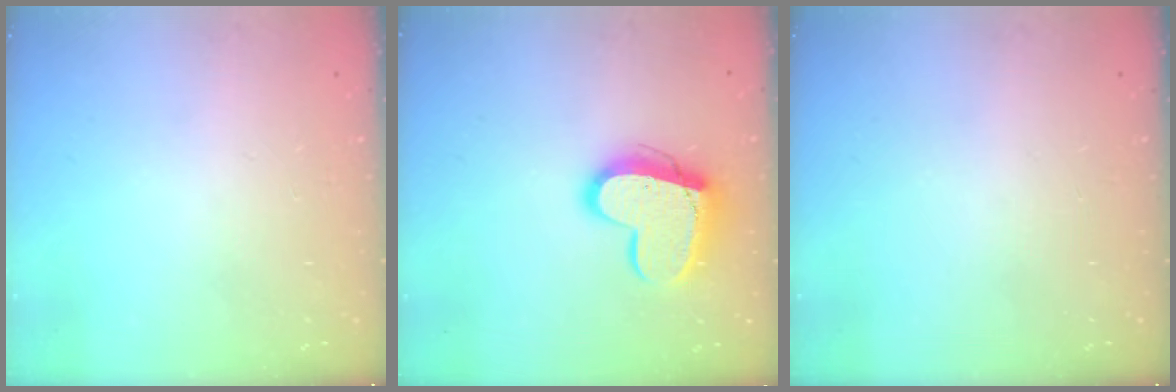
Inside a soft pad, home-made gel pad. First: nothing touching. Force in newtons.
{"total": 14.0, "press": 14.0, "slide": 0.6}
{"total": 0.0}